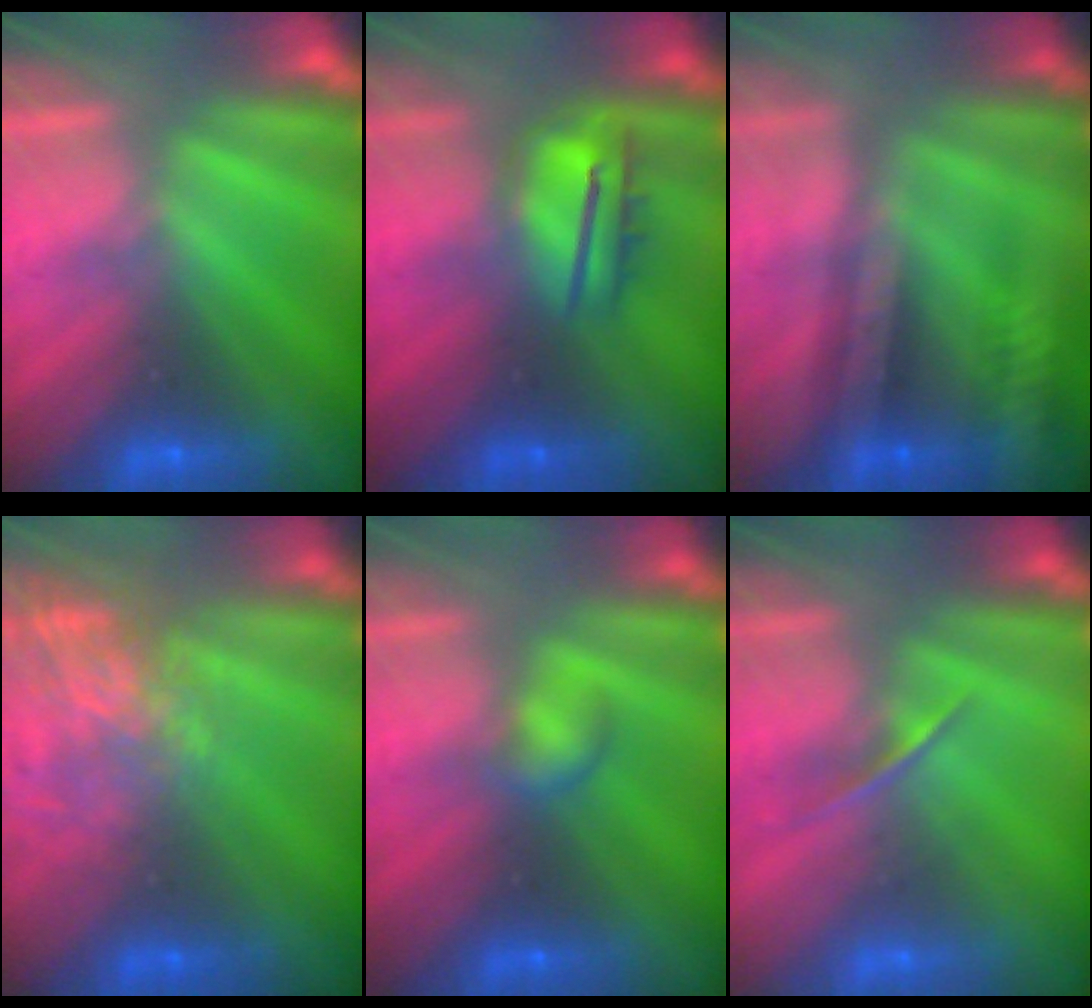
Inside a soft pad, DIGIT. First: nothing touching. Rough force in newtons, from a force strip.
{"total": 4.5}
{"total": 2.4}
{"total": 7.7}
{"total": 2.2}
{"total": 1.3}